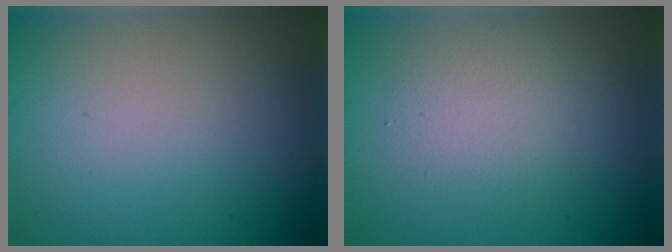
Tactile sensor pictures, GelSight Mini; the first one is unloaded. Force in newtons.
{"total": 2.9, "press": 2.9, "slide": 0.3}